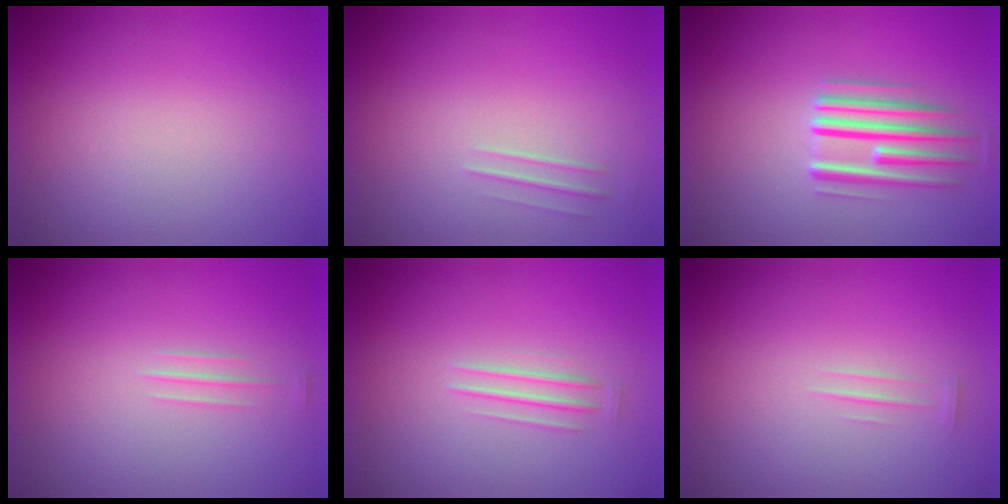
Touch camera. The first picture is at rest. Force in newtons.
{"total": 1.5}
{"total": 4.7}
{"total": 1.3}
{"total": 1.6}
{"total": 1.3}